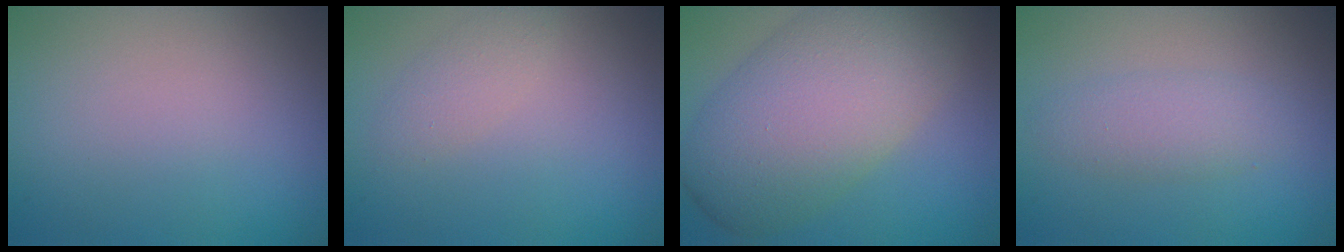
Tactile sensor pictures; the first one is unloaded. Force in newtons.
{"total": 1.5, "press": 1.5, "slide": 0.0}
{"total": 10.5, "press": 10.5, "slide": 0.9}
{"total": 2.3, "press": 2.3, "slide": 0.1}